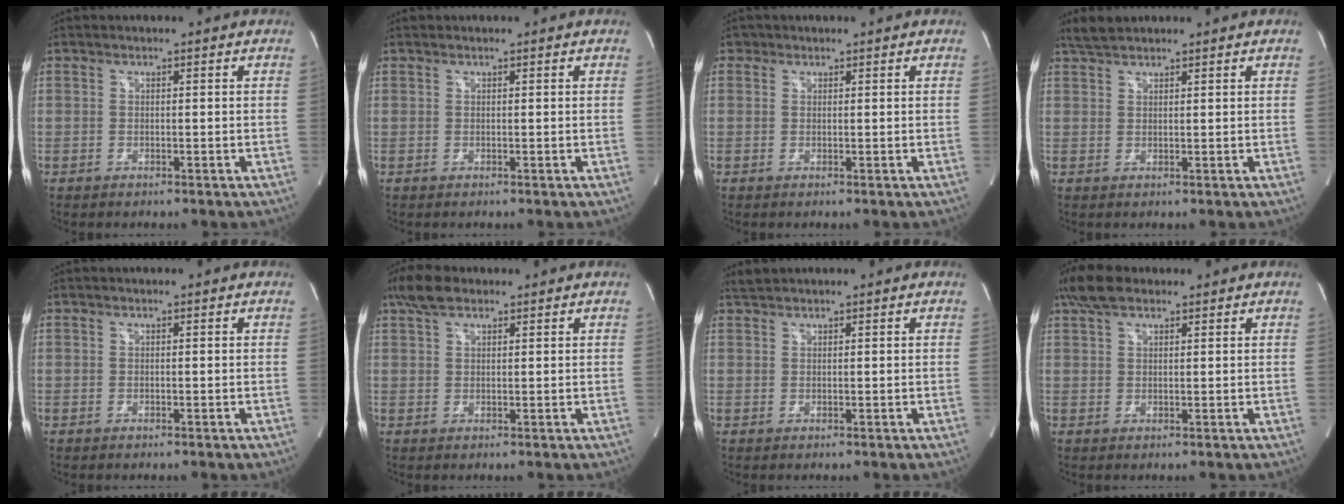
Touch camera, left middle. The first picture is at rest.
{"total": 0.0}
{"total": 1.0, "force": [0.6, 0.8, 0.0], "torque": [0.006, 0.001, 0.005]}
{"total": 2.8, "force": [2.6, 0.6, 0.9], "torque": [-0.025, 0.012, 0.051]}
{"total": 0.0}
{"total": 4.7, "force": [3.4, 1.9, 2.6], "torque": [-0.066, 0.021, 0.068]}
{"total": 1.4, "force": [1.4, 0.0, 0.1], "torque": [-0.012, 0.010, 0.031]}
{"total": 5.3, "force": [3.9, 2.1, 2.9], "torque": [-0.071, 0.025, 0.078]}